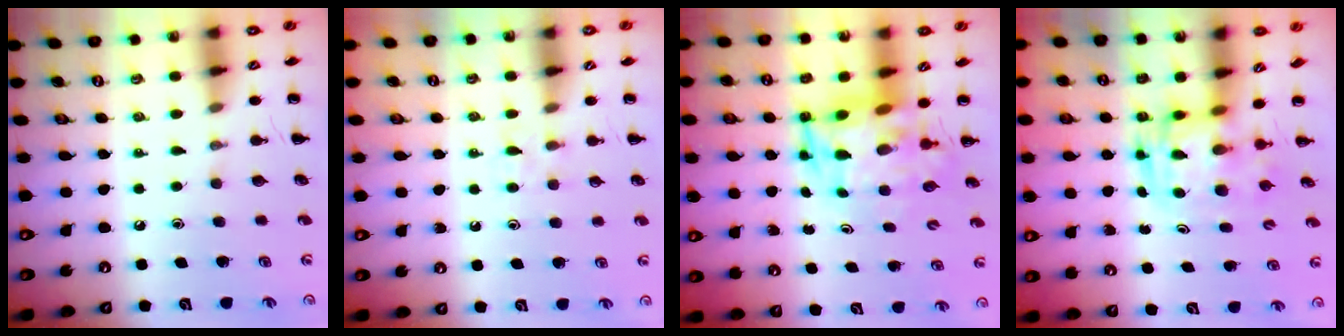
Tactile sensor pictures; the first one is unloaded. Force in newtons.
{"total": 3.0, "press": 2.7, "slide": 1.2}
{"total": 6.2, "press": 5.9, "slide": 2.0}
{"total": 2.9, "press": 2.9, "slide": 0.5}